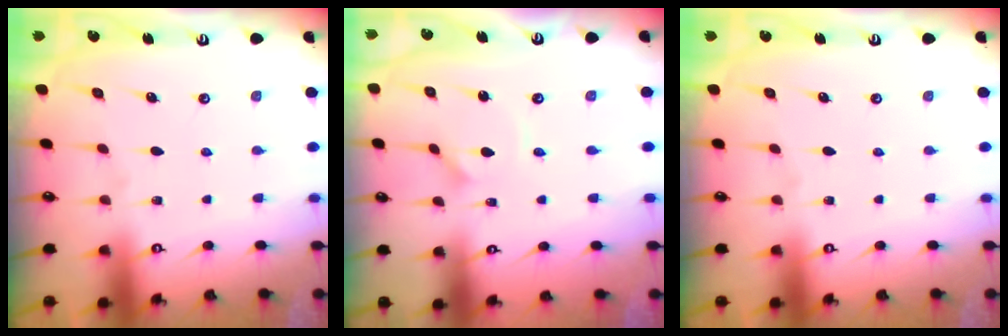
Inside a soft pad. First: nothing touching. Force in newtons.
{"total": 0.9, "press": 0.9, "slide": 0.0}
{"total": 0.0}